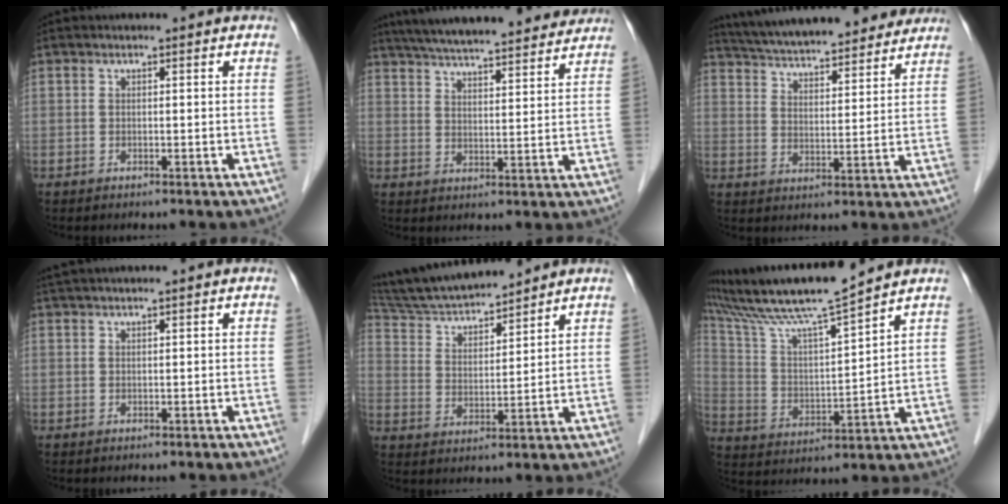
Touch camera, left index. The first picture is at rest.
{"total": 23.1, "force": [20.9, 3.2, 9.3], "torque": [-0.155, 0.020, 0.288]}
{"total": 22.9, "force": [20.7, 4.0, 9.0], "torque": [-0.154, 0.024, 0.292]}
{"total": 4.6, "force": [3.9, -0.4, 2.4], "torque": [-0.033, 0.037, 0.068]}
{"total": 12.6, "force": [11.8, 1.0, 4.4], "torque": [-0.085, 0.016, 0.217]}
{"total": 14.5, "force": [12.5, -1.0, 7.4], "torque": [-0.146, 0.013, 0.226]}